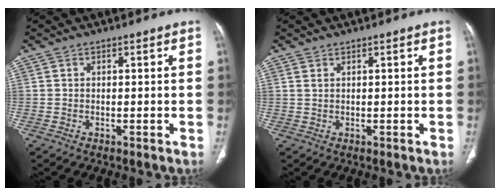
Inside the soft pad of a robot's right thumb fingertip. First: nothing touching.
{"total": 0.7, "force": [0.4, 0.3, 0.5], "torque": [-0.013, 0.008, 0.011]}